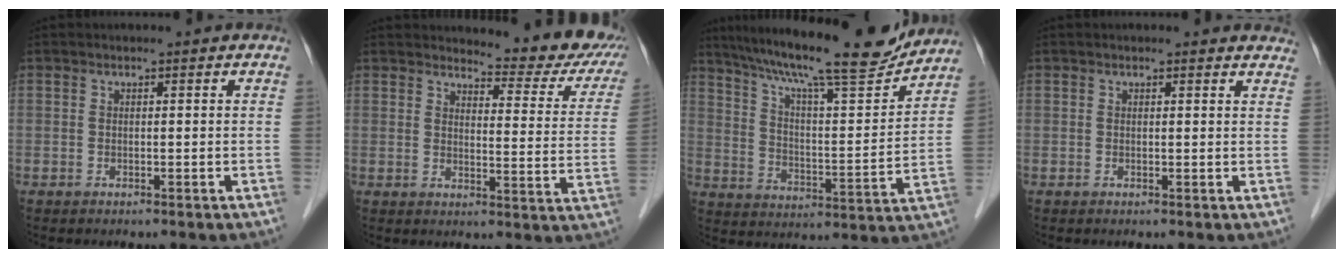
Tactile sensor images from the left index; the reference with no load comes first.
{"total": 13.9, "force": [12.9, 2.6, 4.6], "torque": [-0.034, -0.057, 0.127]}
{"total": 20.2, "force": [17.8, 1.6, 9.6], "torque": [-0.166, -0.005, 0.267]}
{"total": 4.2, "force": [4.0, 0.9, 0.8], "torque": [-0.001, -0.004, 0.022]}